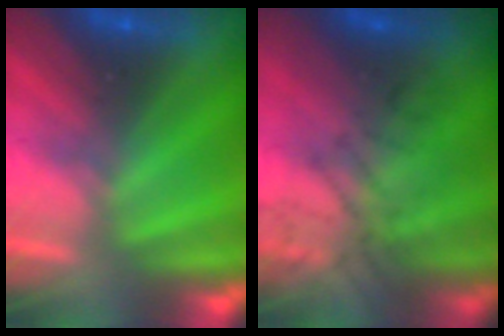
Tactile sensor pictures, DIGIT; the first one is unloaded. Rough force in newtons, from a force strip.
{"total": 4.4}